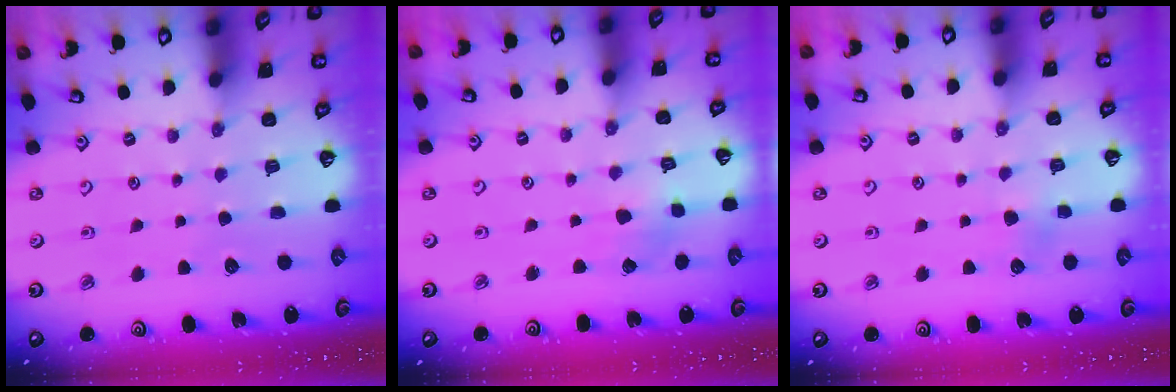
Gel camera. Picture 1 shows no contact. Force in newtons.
{"total": 2.1, "press": 2.1, "slide": 0.2}
{"total": 3.1, "press": 3.1, "slide": 0.5}